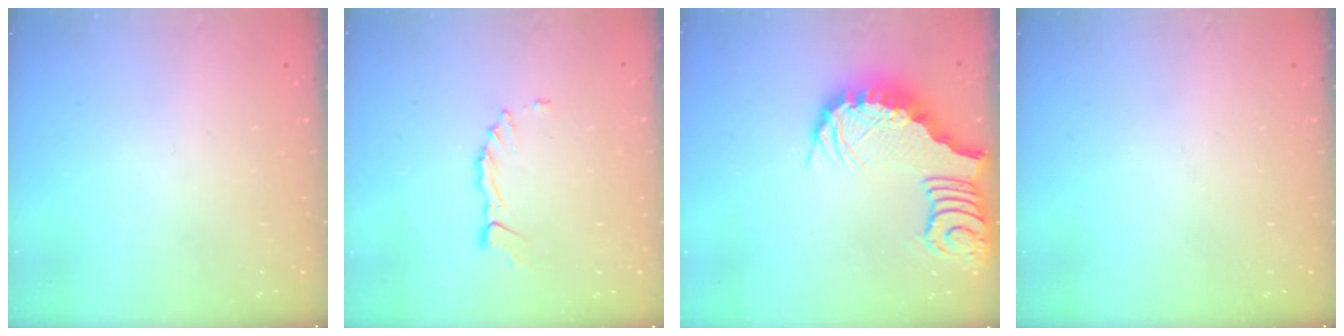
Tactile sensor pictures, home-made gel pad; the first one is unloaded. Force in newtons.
{"total": 2.4, "press": 2.4, "slide": 0.3}
{"total": 3.7, "press": 3.6, "slide": 0.7}
{"total": 0.0}